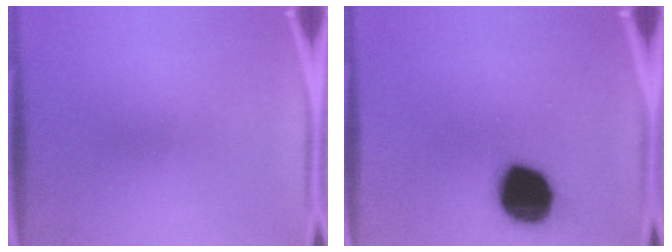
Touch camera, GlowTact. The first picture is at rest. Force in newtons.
{"total": 19.5}